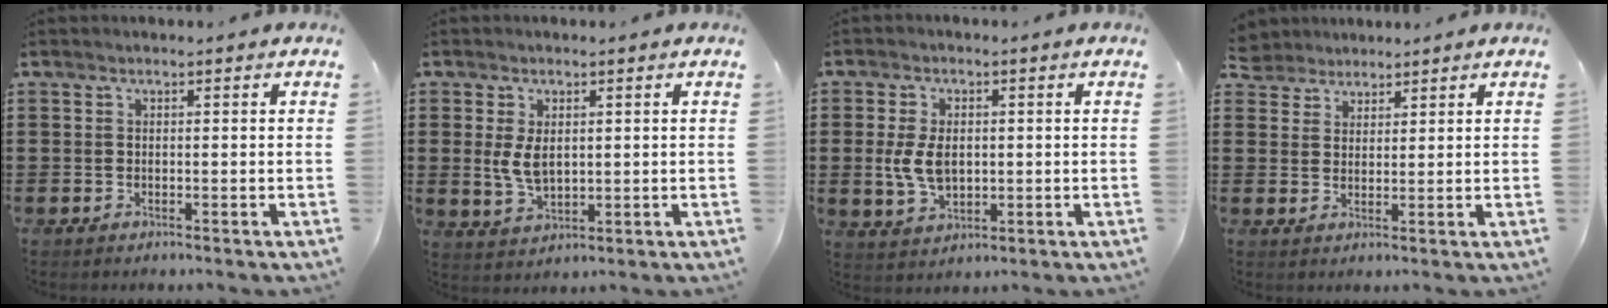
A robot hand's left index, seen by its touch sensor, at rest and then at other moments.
{"total": 4.8, "force": [0.8, 2.7, 3.8], "torque": [-0.094, 0.000, 0.010]}
{"total": 6.3, "force": [0.2, 3.9, 4.9], "torque": [-0.117, 0.004, -0.002]}
{"total": 3.2, "force": [2.8, 1.4, -0.5], "torque": [-0.006, 0.002, 0.053]}